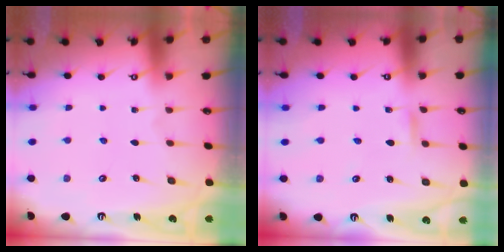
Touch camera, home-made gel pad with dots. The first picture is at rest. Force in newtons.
{"total": 3.6, "press": 3.5, "slide": 0.4}